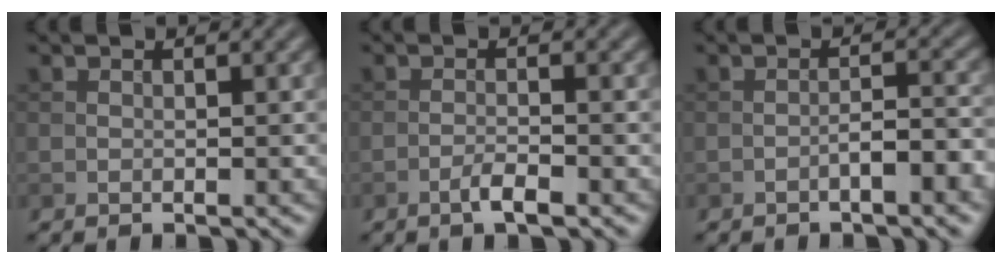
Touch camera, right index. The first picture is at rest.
{"total": 2.0, "force": [-1.2, 0.3, 1.6], "torque": [-0.030, 0.004, -0.024]}
{"total": 3.2, "force": [-1.4, 0.7, 2.8], "torque": [-0.045, 0.010, -0.026]}